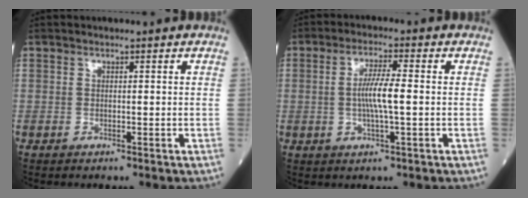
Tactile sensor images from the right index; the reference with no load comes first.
{"total": 5.6, "force": [-0.2, 0.3, 5.6], "torque": [-0.108, 0.001, -0.007]}